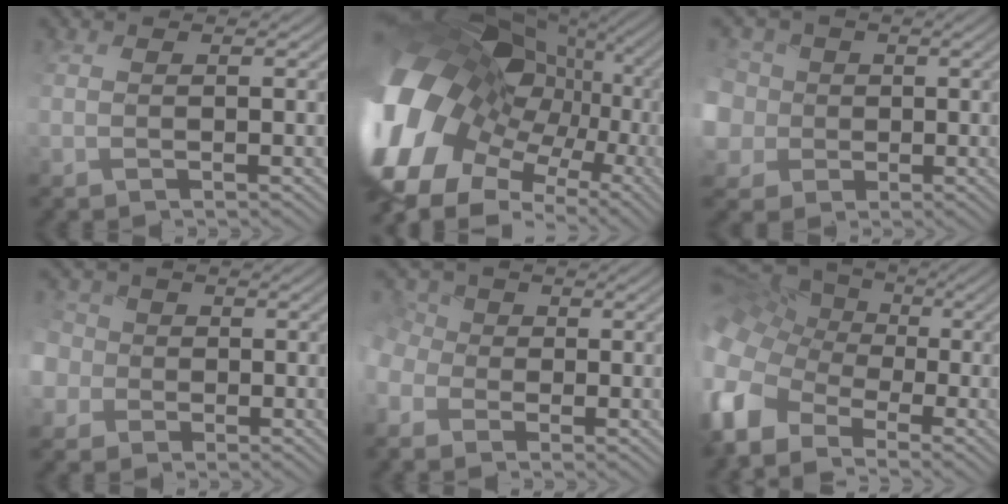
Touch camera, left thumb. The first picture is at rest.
{"total": 20.7, "force": [-0.7, 15.8, 13.3], "torque": [-0.325, -0.007, 0.005]}
{"total": 8.6, "force": [1.4, 8.0, 2.8], "torque": [-0.119, 0.010, -0.002]}
{"total": 5.8, "force": [0.0, 5.5, 1.7], "torque": [-0.076, 0.009, -0.028]}
{"total": 5.8, "force": [-1.7, 4.8, 2.7], "torque": [-0.091, 0.003, -0.040]}
{"total": 12.6, "force": [-2.2, 9.8, 7.7], "torque": [-0.236, -0.020, -0.013]}